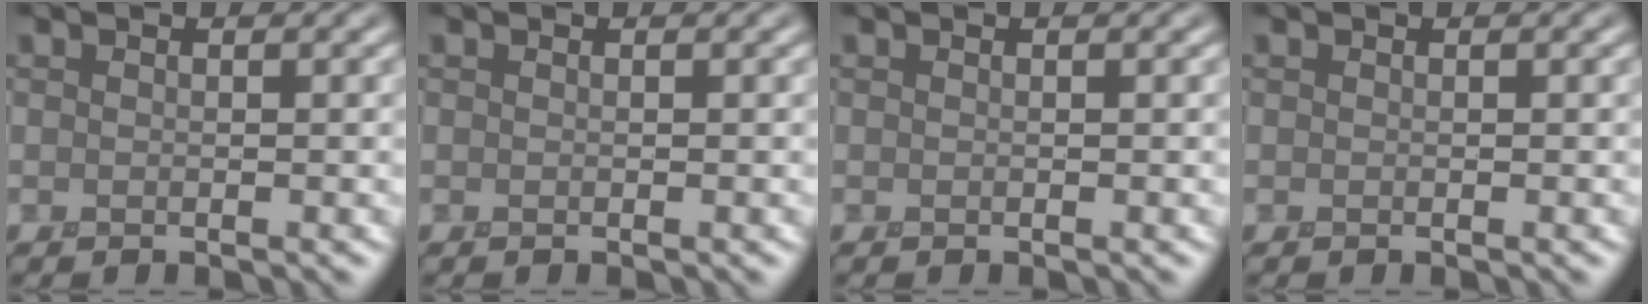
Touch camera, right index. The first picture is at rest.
{"total": 0.0}
{"total": 0.0}
{"total": 0.0}